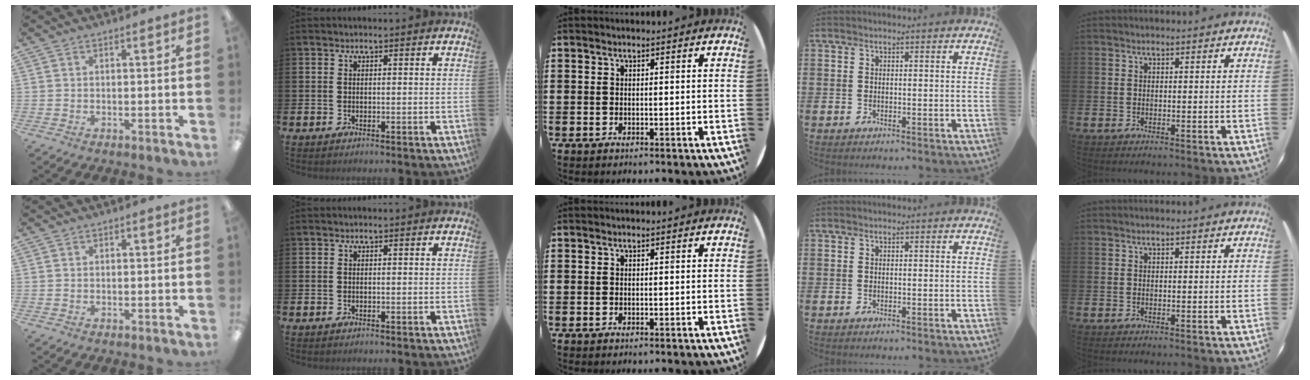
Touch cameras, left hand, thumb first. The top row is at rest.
{}